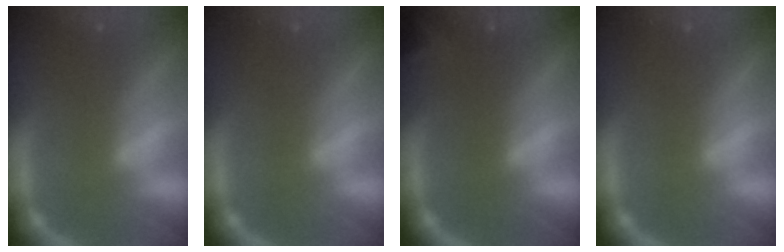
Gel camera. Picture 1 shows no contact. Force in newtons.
{"total": 0.0}
{"total": 1.9}
{"total": 0.0}